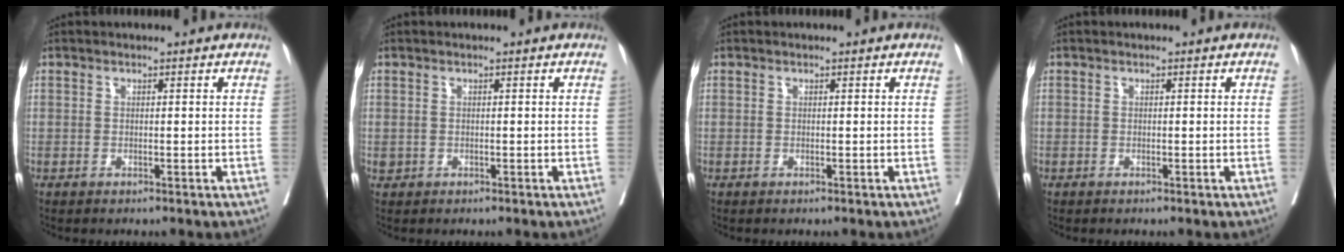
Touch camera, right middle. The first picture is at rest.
{"total": 0.5, "force": [0.0, 0.5, 0.1], "torque": [0.002, 0.003, 0.001]}
{"total": 0.0}
{"total": 0.0}